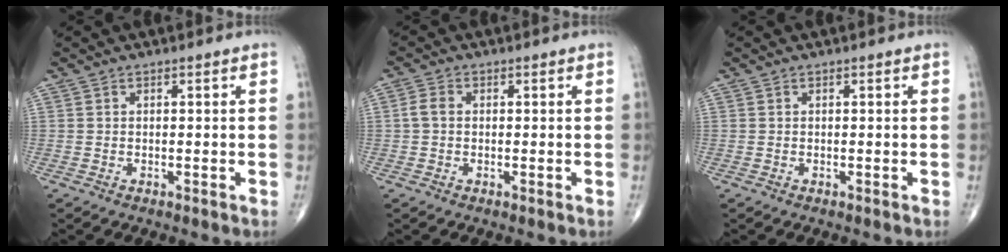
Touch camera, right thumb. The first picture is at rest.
{"total": 2.4, "force": [0.0, 1.8, 1.7], "torque": [-0.035, 0.006, -0.003]}
{"total": 0.0}